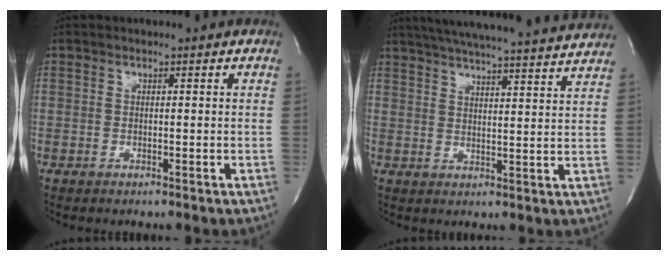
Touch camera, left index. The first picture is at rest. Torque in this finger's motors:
{"motor_torque": [-0.25, -0.03, 0.11, 0.11]}